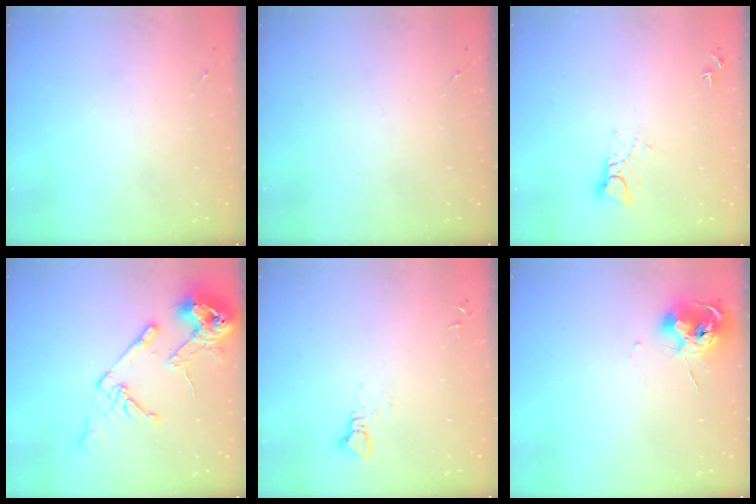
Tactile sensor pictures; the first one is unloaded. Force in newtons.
{"total": 0.0}
{"total": 4.3, "press": 4.2, "slide": 0.4}
{"total": 17.0, "press": 16.9, "slide": 1.9}
{"total": 2.3, "press": 2.3, "slide": 0.1}
{"total": 10.4, "press": 10.4, "slide": 1.1}